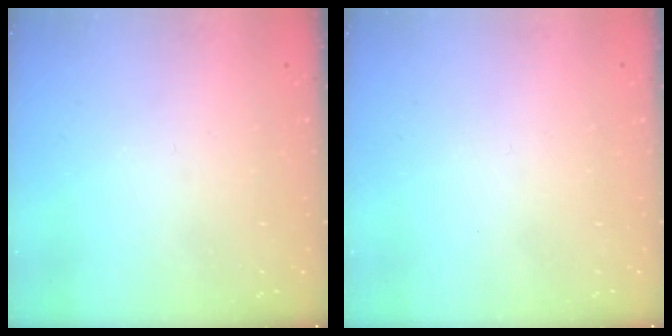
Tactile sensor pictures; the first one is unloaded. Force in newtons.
{"total": 1.7, "press": 1.7, "slide": 0.1}